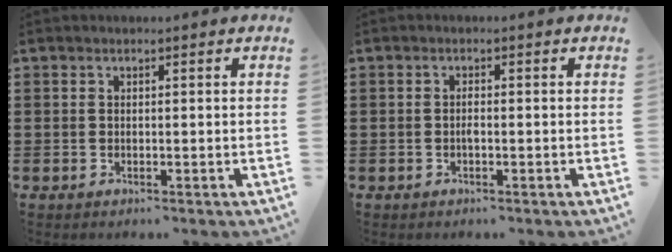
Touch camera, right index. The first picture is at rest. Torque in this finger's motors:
{"motor_torque": [0.34, -0.32, 0.03, 0.04]}